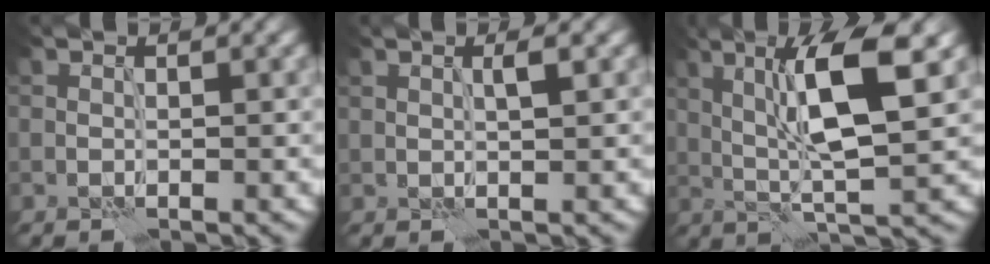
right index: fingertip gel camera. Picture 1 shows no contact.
{"total": 1.1, "force": [0.5, 0.0, 1.0], "torque": [-0.018, 0.001, 0.008]}
{"total": 7.8, "force": [1.8, 1.2, 7.5], "torque": [-0.125, 0.005, 0.032]}